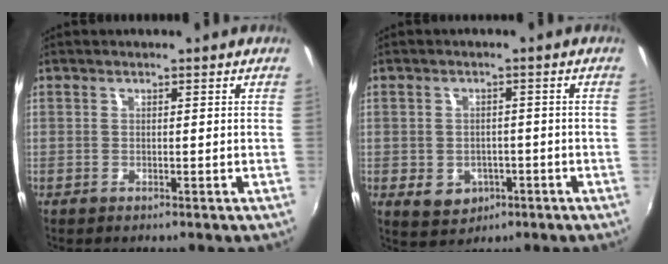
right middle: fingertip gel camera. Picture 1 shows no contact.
{"total": 6.0, "force": [-2.3, 4.9, 2.6], "torque": [-0.063, -0.003, -0.023]}